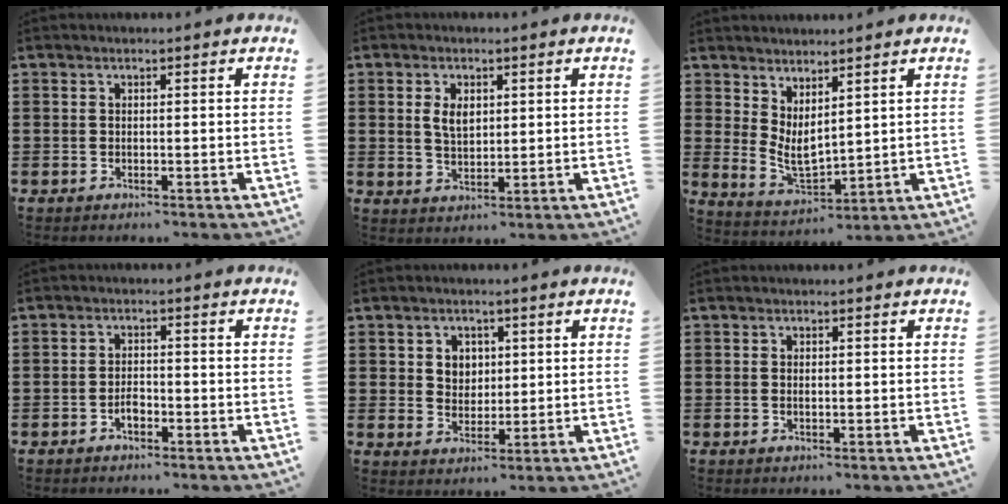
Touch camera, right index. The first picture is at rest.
{"total": 3.6, "force": [0.9, 2.1, 2.8], "torque": [-0.053, 0.006, 0.014]}
{"total": 3.6, "force": [2.1, 1.6, 2.3], "torque": [-0.053, -0.014, 0.040]}
{"total": 2.1, "force": [-1.1, 1.1, 1.3], "torque": [-0.028, 0.001, -0.022]}
{"total": 3.4, "force": [1.2, 3.1, 0.9], "torque": [-0.032, 0.011, 0.021]}
{"total": 0.8, "force": [0.0, 0.4, 0.7], "torque": [-0.015, 0.001, 0.000]}